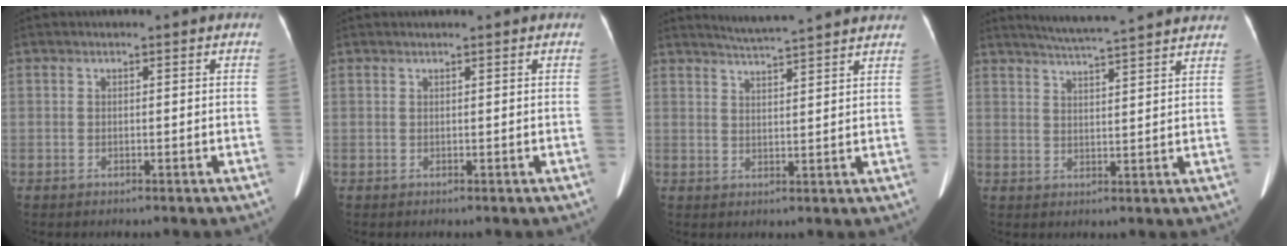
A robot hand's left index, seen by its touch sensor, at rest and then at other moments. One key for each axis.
{"total": 1.2, "fx": 1.0, "fy": 0.0, "fz": 0.5, "tx": -0.006, "ty": 0.011, "tz": 0.016}
{"total": 9.9, "fx": 9.2, "fy": -0.5, "fz": 3.6, "tx": -0.062, "ty": 0.012, "tz": 0.117}
{"total": 14.0, "fx": 12.7, "fy": -0.1, "fz": 5.7, "tx": -0.097, "ty": 0.005, "tz": 0.163}